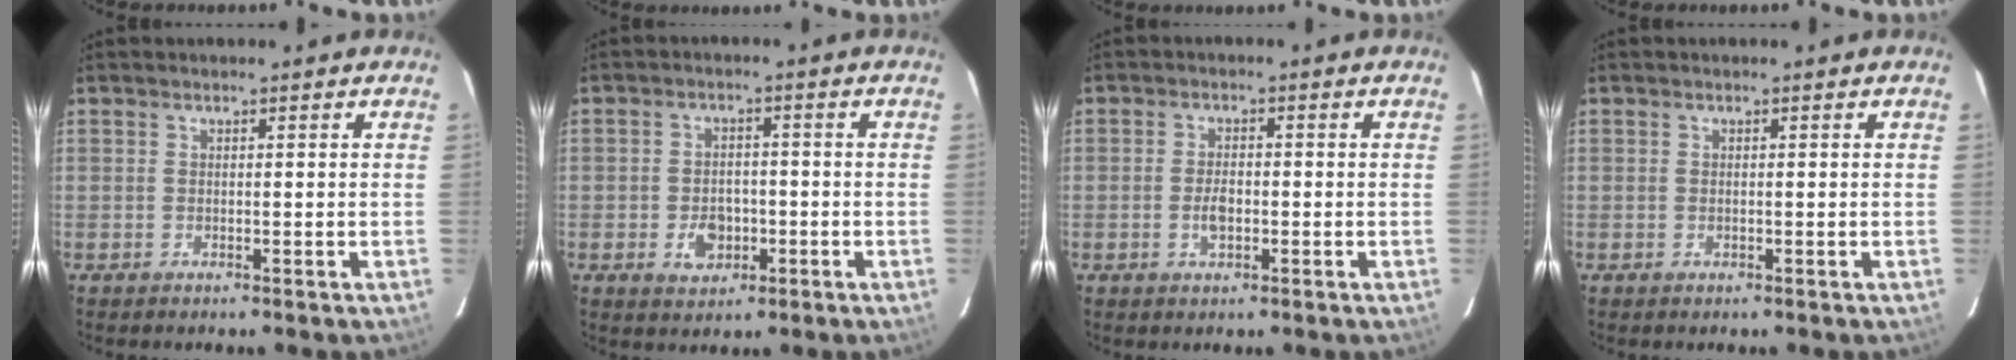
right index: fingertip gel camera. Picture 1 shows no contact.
{"total": 5.6, "force": [-2.0, 4.2, 3.2], "torque": [-0.064, 0.006, -0.025]}
{"total": 3.5, "force": [-1.0, 1.9, 2.8], "torque": [-0.054, 0.001, -0.016]}
{"total": 0.6, "force": [-0.2, 0.5, 0.3], "torque": [-0.005, 0.000, -0.003]}